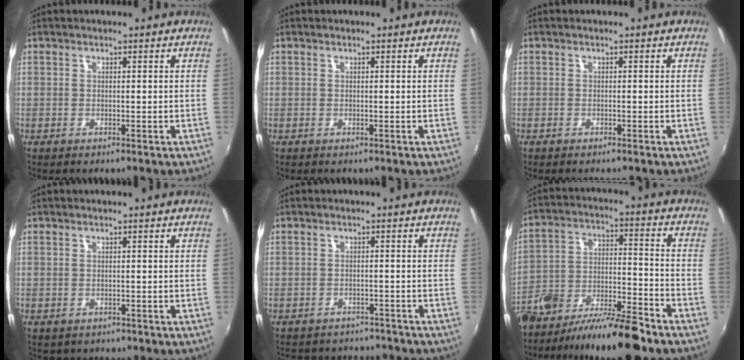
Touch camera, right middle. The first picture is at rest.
{"total": 0.0}
{"total": 0.5, "force": [-0.5, 0.0, 0.2], "torque": [-0.002, -0.002, -0.011]}
{"total": 1.4, "force": [-0.9, 1.0, 0.3], "torque": [-0.010, -0.004, -0.010]}
{"total": 8.7, "force": [-7.7, 3.6, 1.7], "torque": [-0.043, 0.016, -0.101]}
{"total": 14.3, "force": [-9.7, 4.3, 9.7], "torque": [-0.191, -0.011, -0.168]}